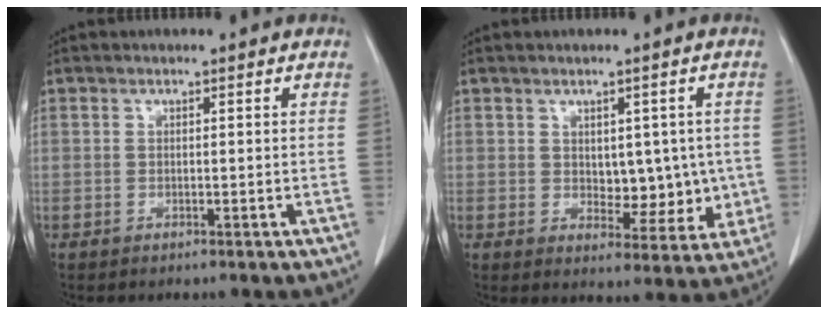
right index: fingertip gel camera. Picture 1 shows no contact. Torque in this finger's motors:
{"motor_torque": [0.02, 0.09, 0.09, 0.00]}